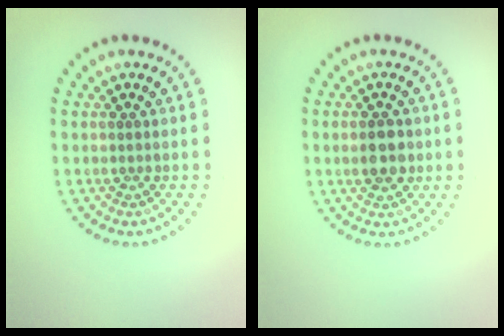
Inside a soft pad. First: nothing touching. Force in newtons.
{"total": 3.3, "press": 3.3, "slide": 0.2}